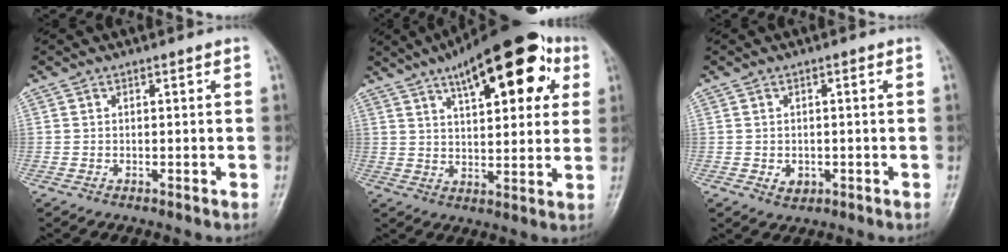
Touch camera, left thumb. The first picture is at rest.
{"total": 20.0, "force": [9.1, 8.0, 16.0], "torque": [-0.201, -0.002, 0.131]}
{"total": 2.5, "force": [-0.6, 2.0, 1.4], "torque": [-0.011, 0.001, -0.005]}